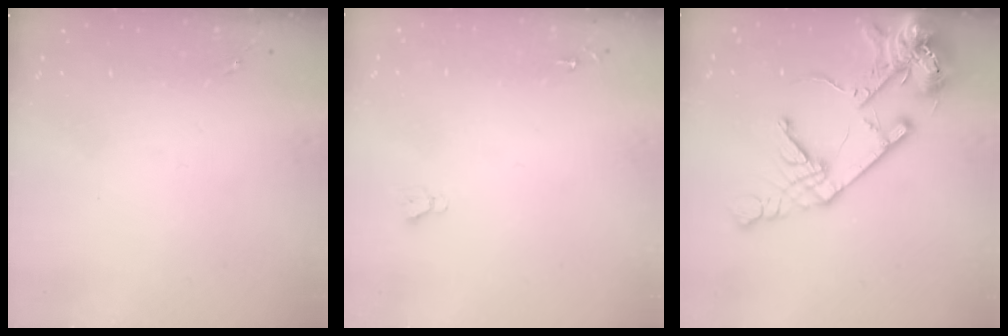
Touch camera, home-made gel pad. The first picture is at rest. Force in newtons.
{"total": 2.7, "press": 2.7, "slide": 0.0}
{"total": 20.4, "press": 20.2, "slide": 2.9}